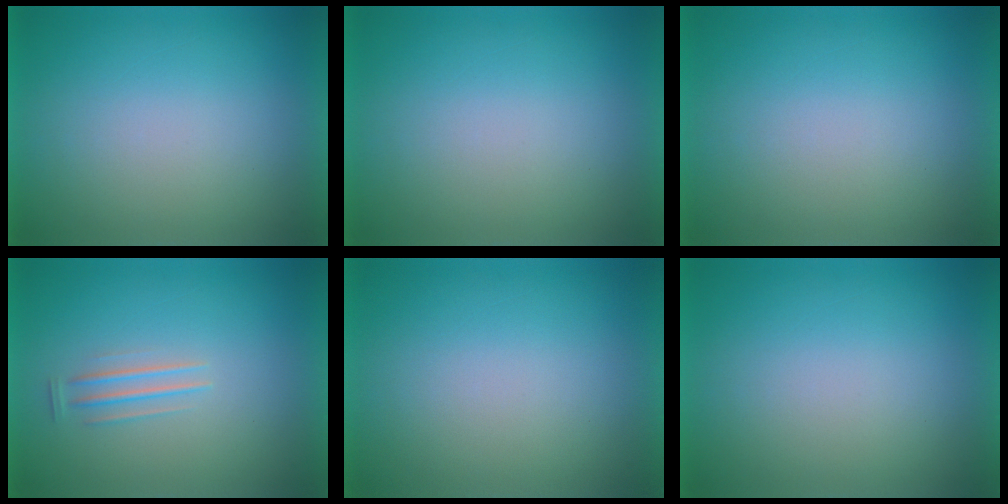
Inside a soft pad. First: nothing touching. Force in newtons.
{"total": 1.0}
{"total": 0.0}
{"total": 1.2}
{"total": 0.0}
{"total": 0.0}